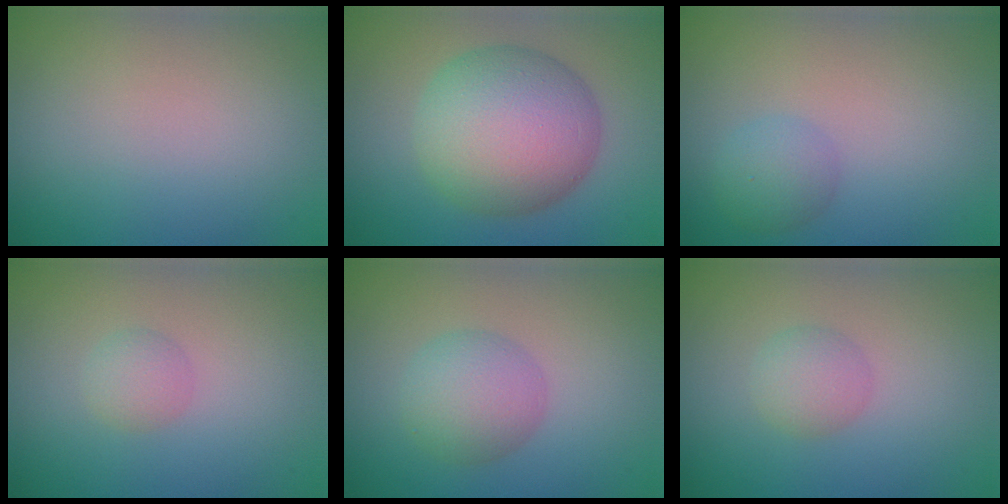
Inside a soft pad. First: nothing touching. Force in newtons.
{"total": 10.0, "press": 10.0, "slide": 0.1}
{"total": 2.0, "press": 2.0, "slide": 0.1}
{"total": 1.5, "press": 1.5, "slide": 0.1}
{"total": 3.8, "press": 3.8, "slide": 0.0}
{"total": 1.9, "press": 1.9, "slide": 0.0}